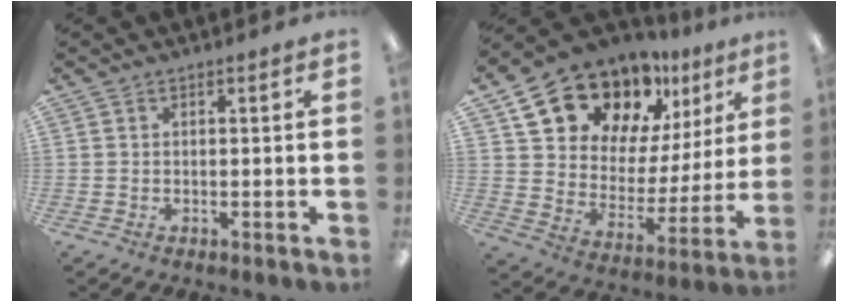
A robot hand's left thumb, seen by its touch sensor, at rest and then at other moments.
{"total": 18.4, "force": [14.3, 9.6, 6.4], "torque": [-0.129, -0.095, 0.262]}